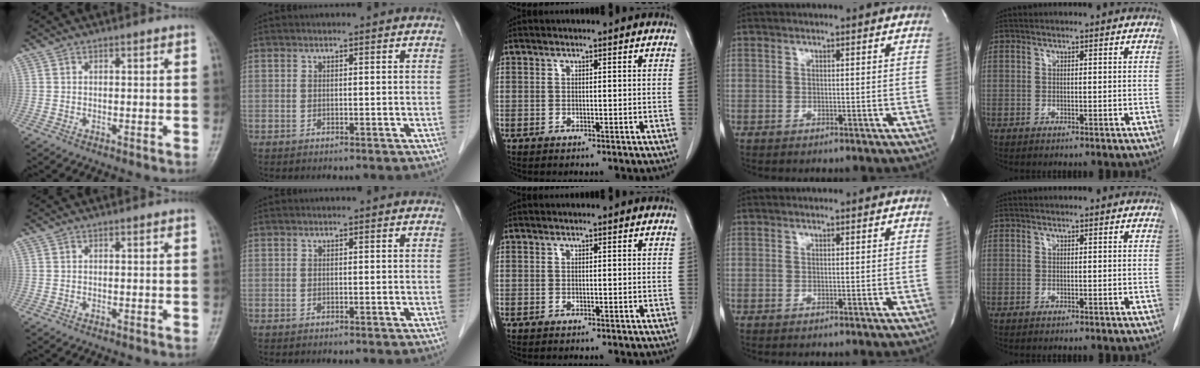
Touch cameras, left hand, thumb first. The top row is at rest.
{}